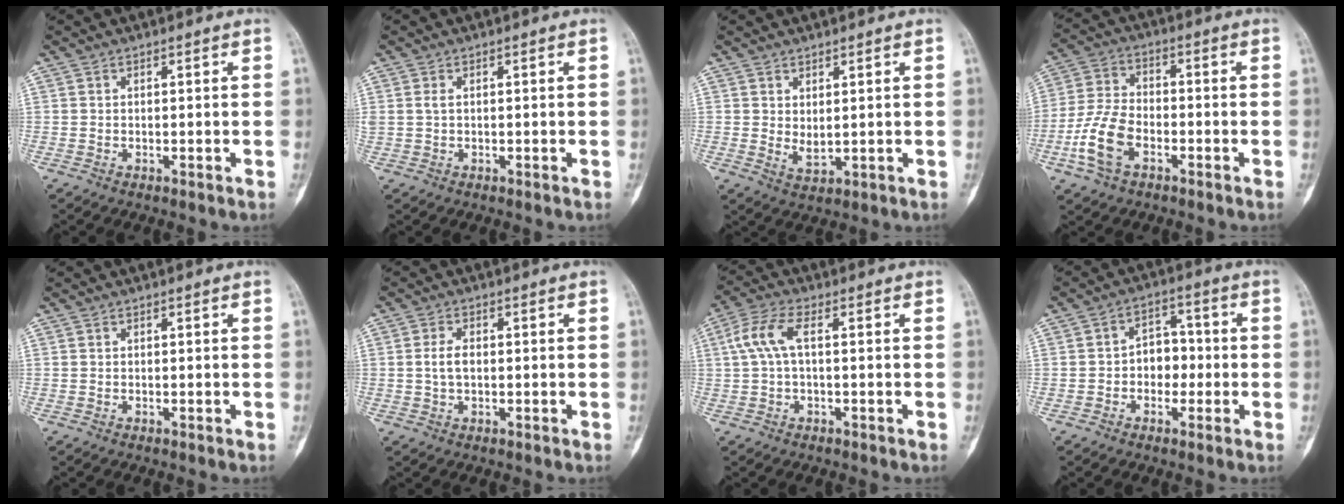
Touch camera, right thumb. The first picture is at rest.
{"total": 1.2, "force": [0.4, 0.7, 1.0], "torque": [-0.027, 0.005, 0.012]}
{"total": 2.9, "force": [0.7, 1.5, 2.3], "torque": [-0.035, -0.013, 0.019]}
{"total": 10.3, "force": [-4.1, 6.2, 7.2], "torque": [-0.149, 0.024, -0.082]}
{"total": 0.0}
{"total": 3.1, "force": [0.0, 1.8, 2.5], "torque": [-0.048, 0.006, -0.002]}
{"total": 6.2, "force": [0.9, 2.4, 5.6], "torque": [-0.139, 0.023, 0.014]}
{"total": 6.1, "force": [-1.0, 4.7, 3.8], "torque": [-0.019, 0.025, -0.027]}